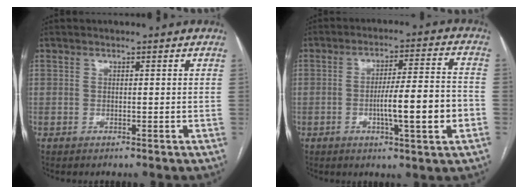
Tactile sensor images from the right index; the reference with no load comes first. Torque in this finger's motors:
{"motor_torque": [1.42, -0.28, 0.54, 0.15]}